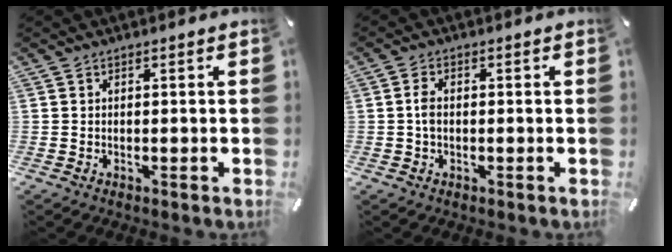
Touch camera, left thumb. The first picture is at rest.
{"total": 2.7, "force": [0.0, 1.6, 2.1], "torque": [-0.042, 0.004, 0.000]}